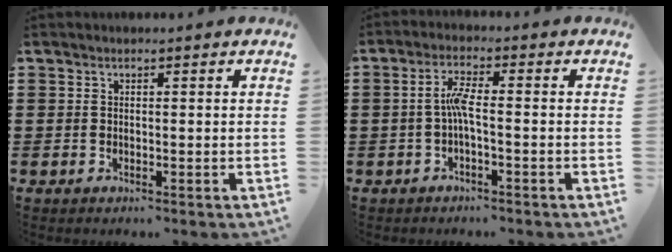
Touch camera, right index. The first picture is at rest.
{"total": 3.7, "force": [-0.8, 0.5, 3.6], "torque": [-0.076, -0.001, -0.019]}